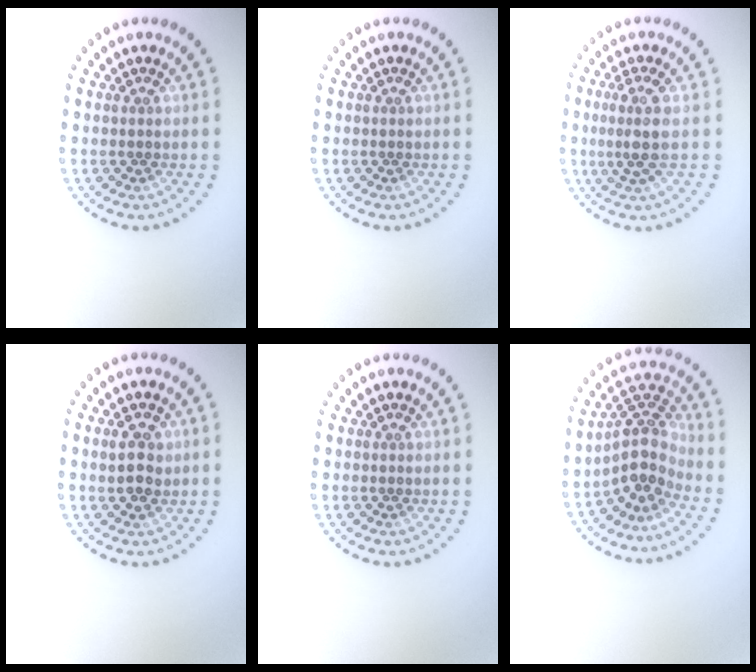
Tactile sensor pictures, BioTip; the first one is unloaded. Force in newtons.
{"total": 0.0}
{"total": 2.7, "press": 2.1, "slide": 1.6}
{"total": 2.4, "press": 2.4, "slide": 0.4}
{"total": 0.0}
{"total": 4.2, "press": 3.1, "slide": 2.8}